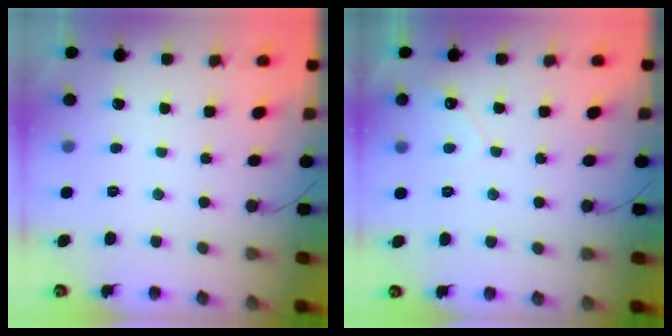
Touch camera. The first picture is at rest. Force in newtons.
{"total": 2.8, "press": 2.8, "slide": 0.2}